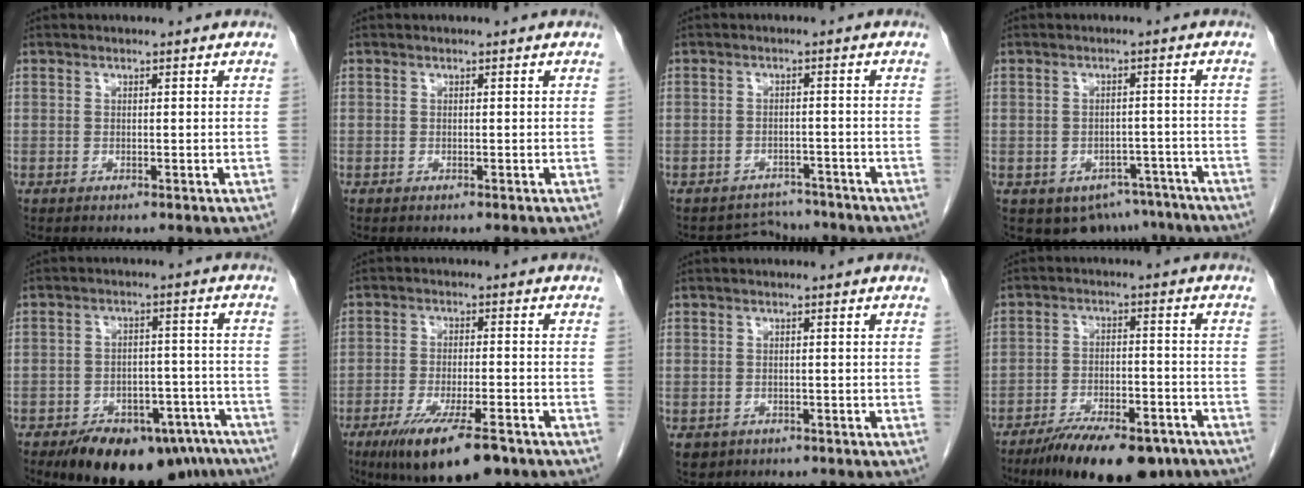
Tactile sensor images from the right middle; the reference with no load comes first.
{"total": 0.0}
{"total": 4.2, "force": [-3.9, 1.4, -1.0], "torque": [0.013, 0.012, -0.055]}
{"total": 8.6, "force": [-6.2, 5.7, 1.9], "torque": [-0.013, 0.010, -0.074]}
{"total": 18.1, "force": [-14.1, 8.0, 8.0], "torque": [-0.088, 0.011, -0.183]}
{"total": 12.7, "force": [-8.4, 2.6, 9.2], "torque": [-0.154, -0.028, -0.133]}
{"total": 2.7, "force": [-1.5, 2.2, 0.6], "torque": [-0.013, -0.001, -0.018]}
{"total": 15.1, "force": [-11.3, 4.9, 8.7], "torque": [-0.123, -0.004, -0.175]}